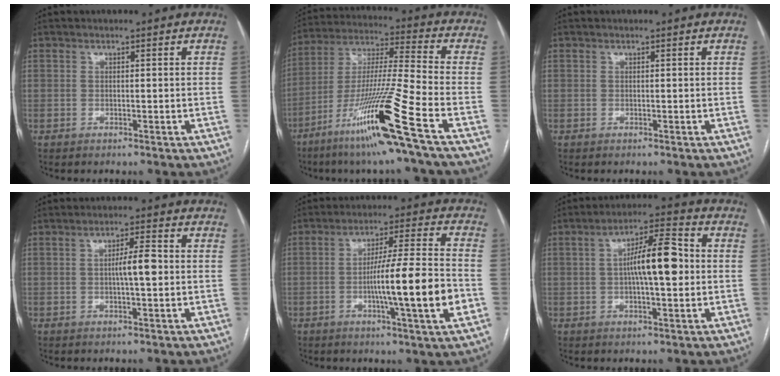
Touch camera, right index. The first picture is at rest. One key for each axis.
{"total": 18.9, "fx": -10.0, "fy": -2.0, "fz": 15.9, "tx": -0.326, "ty": -0.041, "tz": -0.188}
{"total": 0.0}
{"total": 4.3, "fx": -0.1, "fy": 0.4, "fz": 4.3, "tx": -0.072, "ty": 0.005, "tz": -0.003}
{"total": 14.1, "fx": -3.4, "fy": -0.5, "fz": 13.7, "tx": -0.227, "ty": -0.003, "tz": -0.060}
{"total": 10.2, "fx": 0.3, "fy": 2.1, "fz": 9.9, "tx": -0.171, "ty": 0.022, "tz": 0.001}